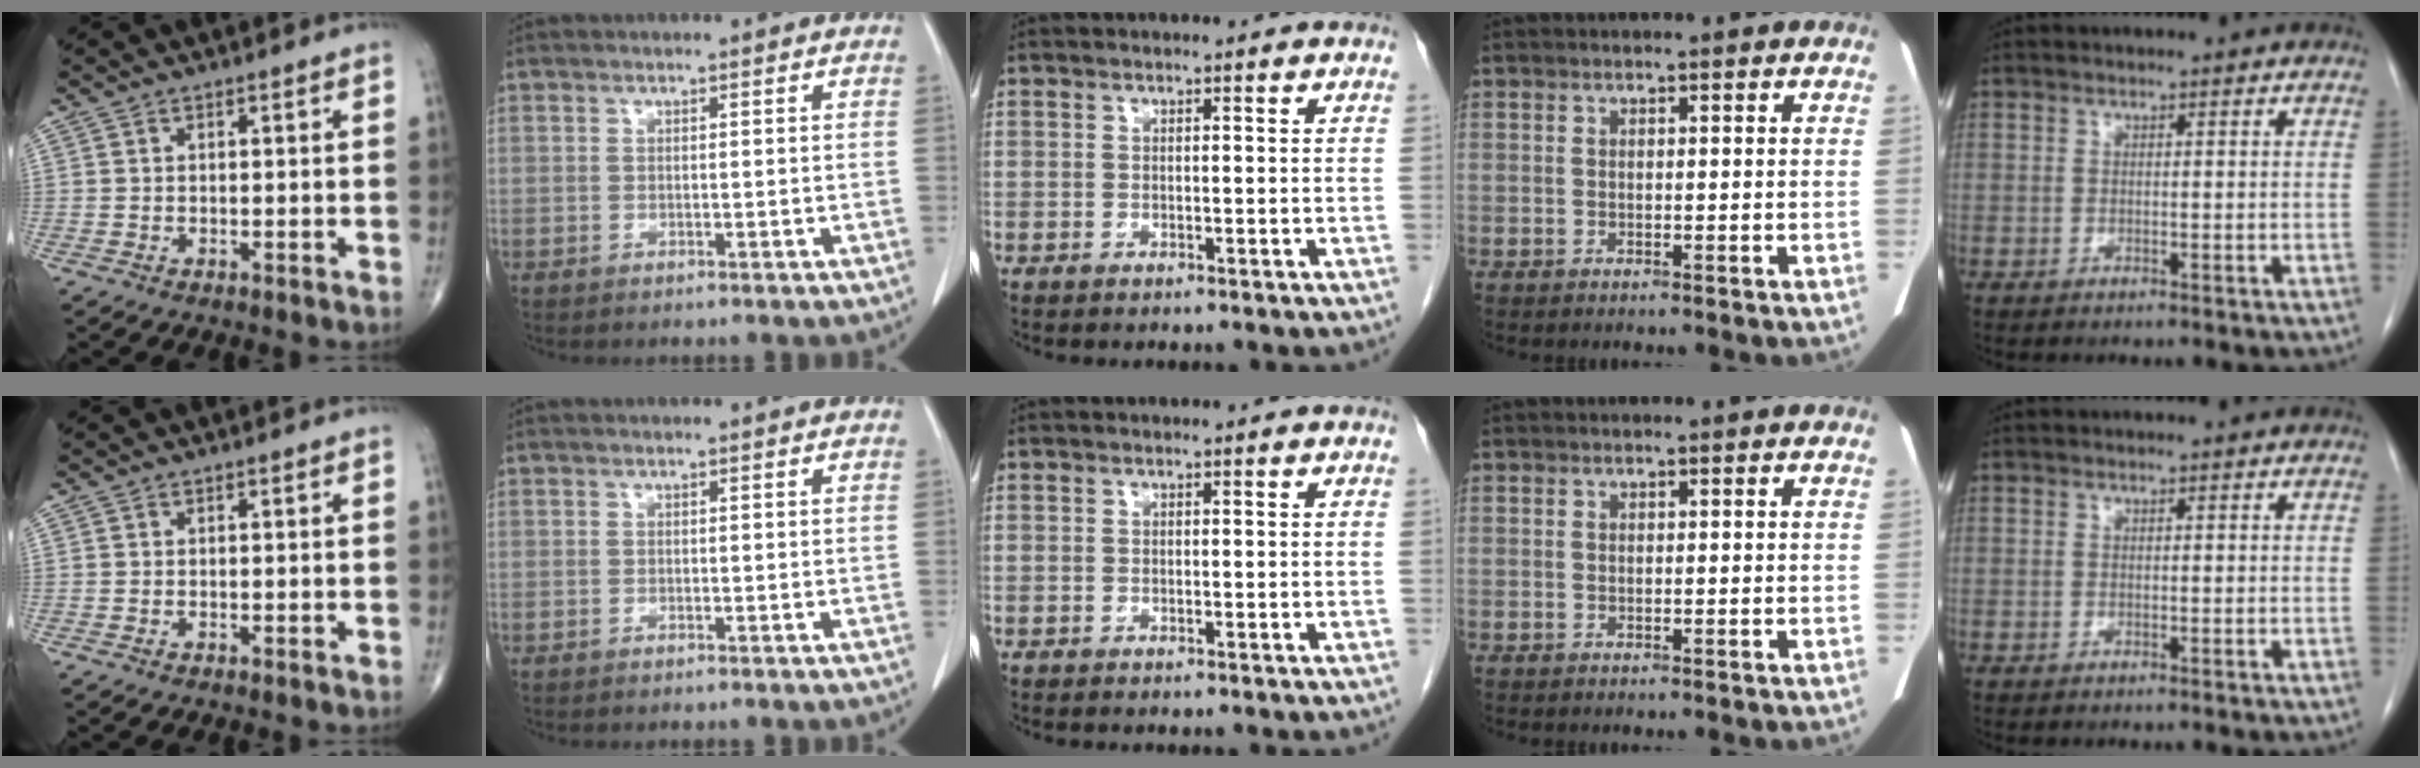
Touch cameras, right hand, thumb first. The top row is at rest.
{}